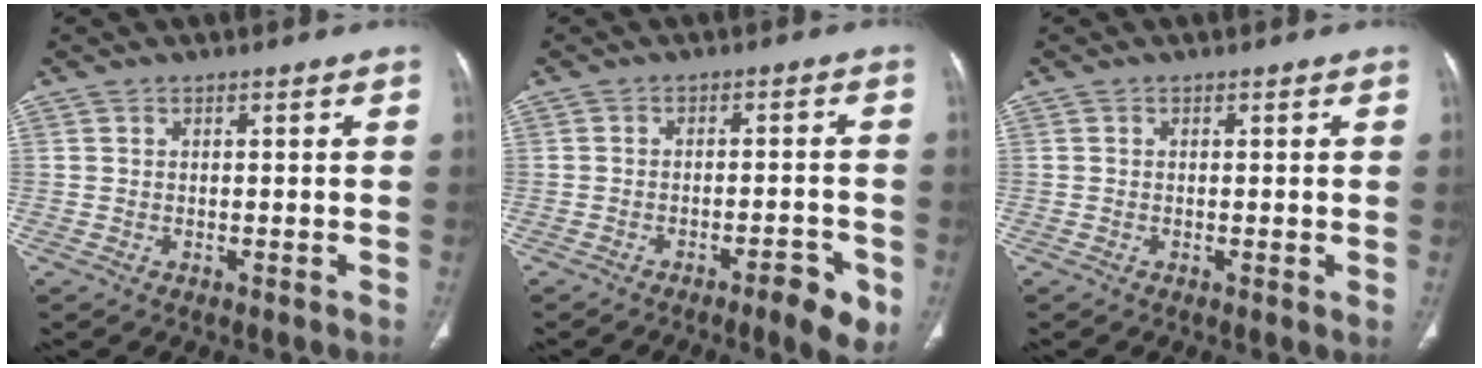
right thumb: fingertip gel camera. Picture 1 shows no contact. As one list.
[{"total": 6.4, "force": [-3.4, 1.5, 5.3], "torque": [-0.066, 0.013, -0.044]}, {"total": 0.7, "force": [0.0, 0.1, 0.7], "torque": [-0.018, -0.004, -0.002]}]